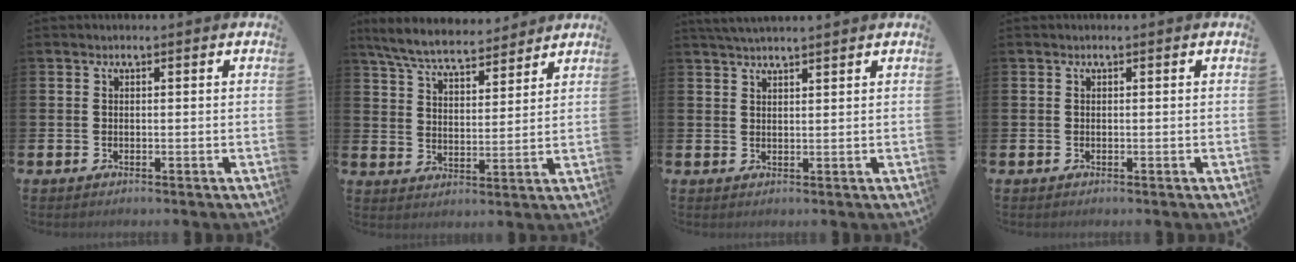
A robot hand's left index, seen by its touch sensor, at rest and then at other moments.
{"total": 7.3, "force": [6.8, 1.3, 2.3], "torque": [-0.074, -0.031, 0.123]}
{"total": 2.6, "force": [2.6, 0.0, 0.6], "torque": [-0.011, -0.008, 0.046]}
{"total": 0.0}